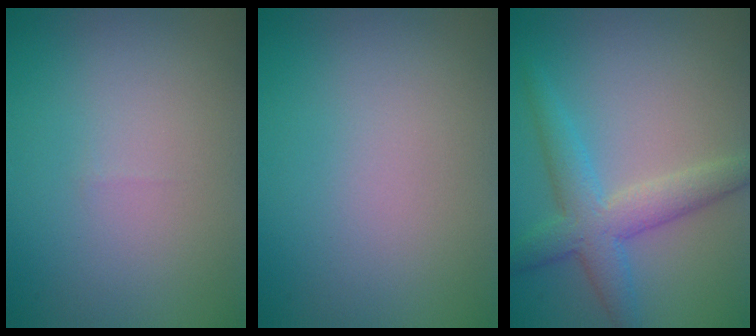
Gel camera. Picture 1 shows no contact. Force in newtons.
{"total": 0.0}
{"total": 4.6, "press": 4.6, "slide": 0.1}